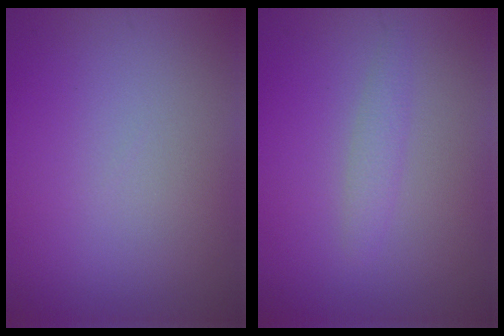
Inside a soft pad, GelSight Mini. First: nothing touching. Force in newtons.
{"total": 1.4, "press": 1.4, "slide": 0.1}